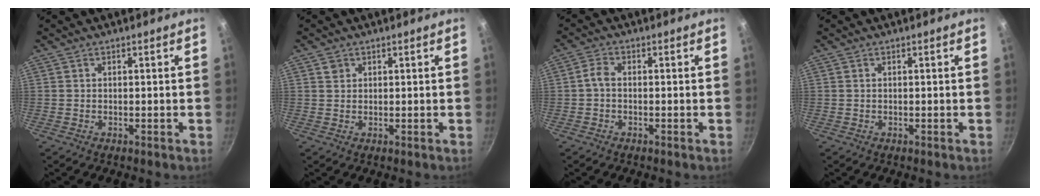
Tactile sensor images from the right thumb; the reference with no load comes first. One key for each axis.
{"total": 1.3, "fx": 0.6, "fy": 1.1, "fz": 0.4, "tx": -0.001, "ty": 0.002, "tz": 0.009}
{"total": 2.3, "fx": -0.6, "fy": 1.3, "fz": 1.8, "tx": -0.042, "ty": 0.013, "tz": -0.017}
{"total": 0.0}